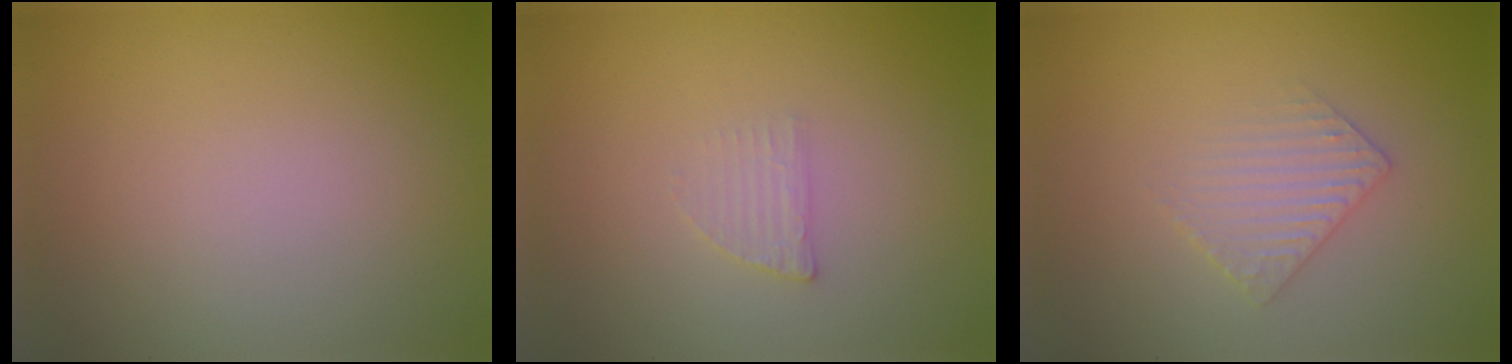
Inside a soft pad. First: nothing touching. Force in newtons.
{"total": 1.2, "press": 1.2, "slide": 0.3}
{"total": 2.2, "press": 2.2, "slide": 0.5}